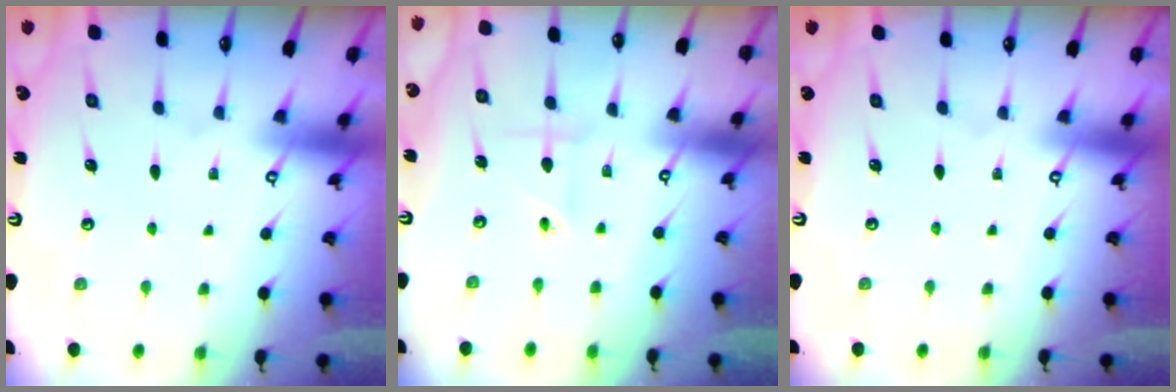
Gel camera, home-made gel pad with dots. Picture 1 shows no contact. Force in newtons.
{"total": 2.0, "press": 1.9, "slide": 0.5}
{"total": 0.0}